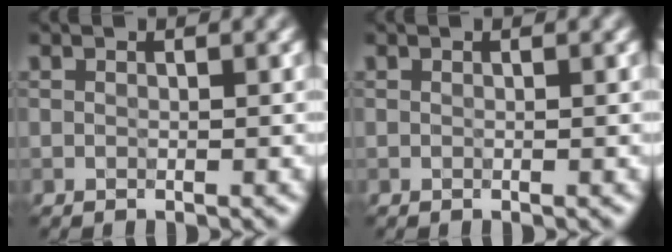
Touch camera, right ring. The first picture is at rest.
{"total": 0.0}